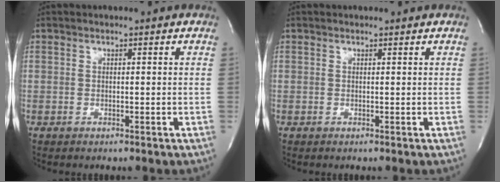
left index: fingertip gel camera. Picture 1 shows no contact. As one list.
[{"total": 0.0}]